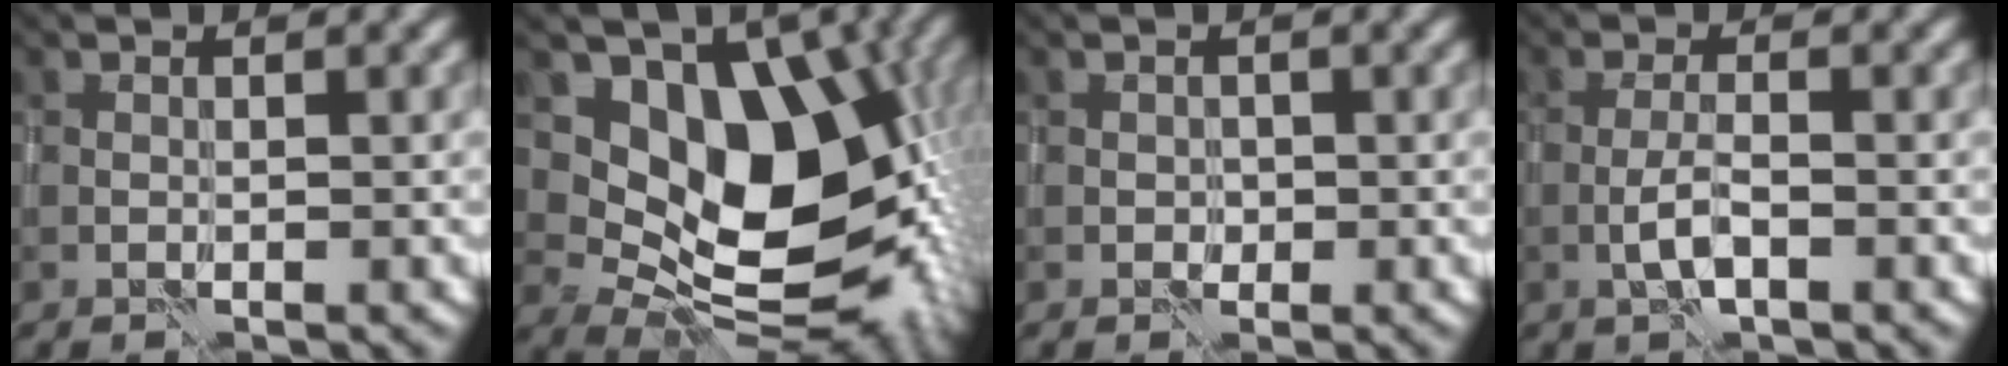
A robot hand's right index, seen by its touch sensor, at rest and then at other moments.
{"total": 12.3, "force": [1.6, 8.2, 9.0], "torque": [-0.123, -0.017, 0.033]}
{"total": 0.5, "force": [-0.1, 0.5, 0.0], "torque": [-0.003, -0.003, 0.000]}
{"total": 2.2, "force": [-1.1, 0.3, 1.9], "torque": [-0.040, 0.005, -0.025]}